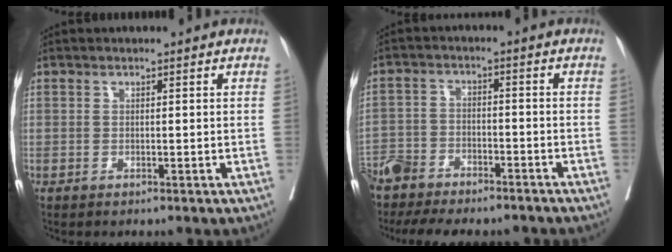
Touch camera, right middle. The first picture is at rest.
{"total": 12.1, "force": [-10.8, 3.6, 4.2], "torque": [-0.076, 0.006, -0.168]}